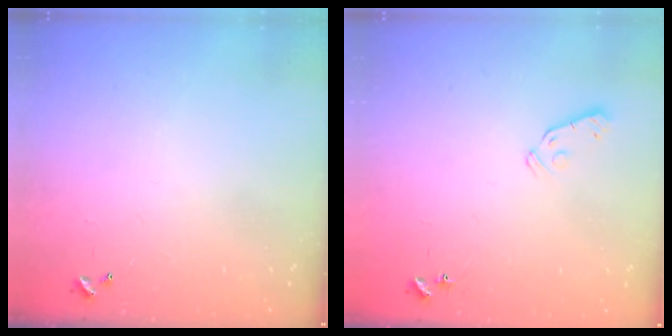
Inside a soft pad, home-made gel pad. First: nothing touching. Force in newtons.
{"total": 5.9, "press": 5.9, "slide": 0.6}